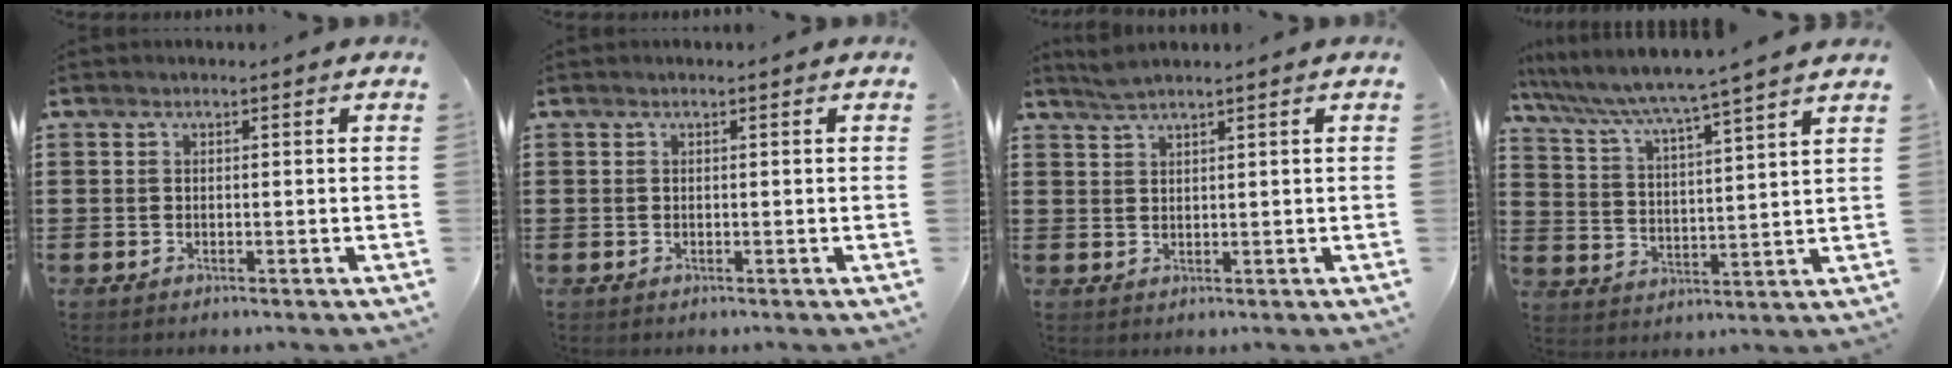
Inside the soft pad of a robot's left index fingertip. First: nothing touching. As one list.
[{"total": 0.0}, {"total": 2.0, "force": [1.7, -0.1, 1.0], "torque": [-0.022, 0.000, 0.032]}, {"total": 4.7, "force": [4.1, -1.1, 2.0], "torque": [-0.062, -0.041, 0.061]}]